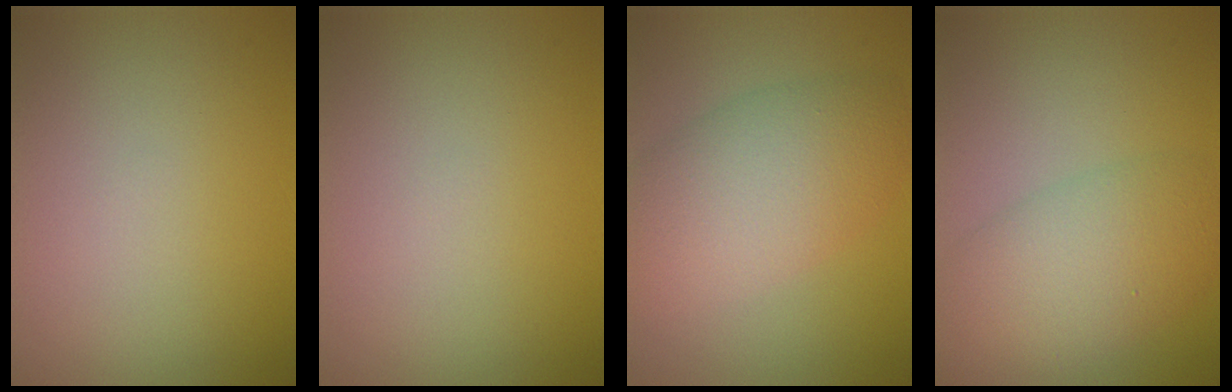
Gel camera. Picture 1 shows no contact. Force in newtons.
{"total": 0.0}
{"total": 7.0, "press": 7.0, "slide": 0.1}
{"total": 5.8, "press": 5.8, "slide": 0.2}